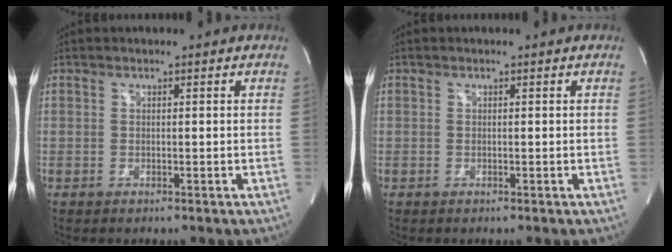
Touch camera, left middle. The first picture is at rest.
{"total": 0.0}